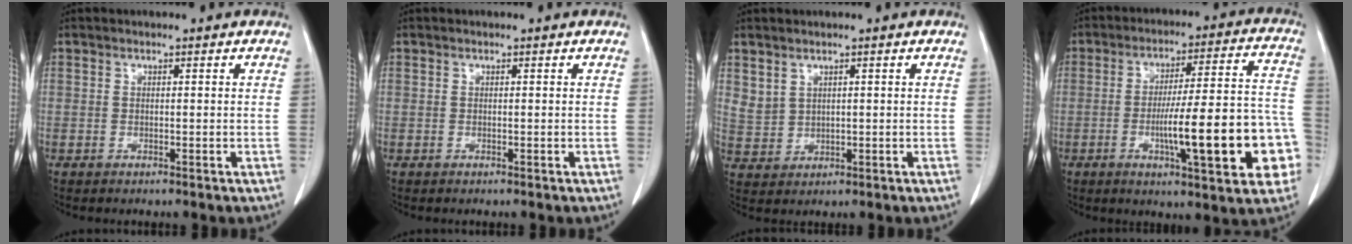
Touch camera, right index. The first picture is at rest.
{"total": 0.0}
{"total": 3.1, "force": [2.0, 2.2, 0.9], "torque": [-0.020, -0.002, 0.053]}
{"total": 18.5, "force": [-5.1, 2.8, 17.6], "torque": [-0.206, 0.029, -0.062]}